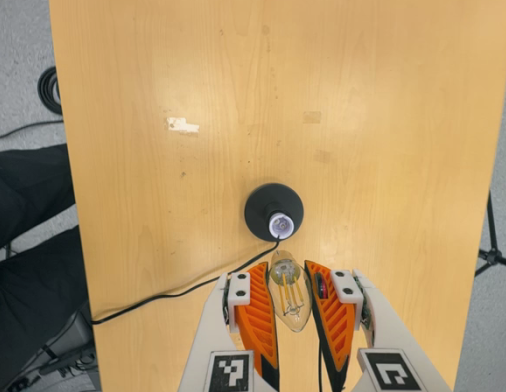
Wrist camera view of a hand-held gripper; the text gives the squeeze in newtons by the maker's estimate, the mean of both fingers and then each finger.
{"total": 21.6, "left": 23.9, "right": 19.2}